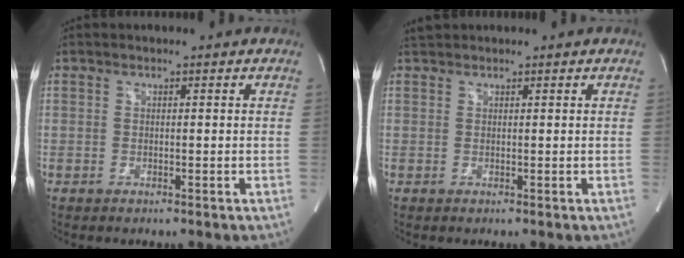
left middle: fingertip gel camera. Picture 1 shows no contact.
{"total": 1.3, "force": [1.3, 0.3, 0.1], "torque": [-0.011, 0.017, 0.028]}